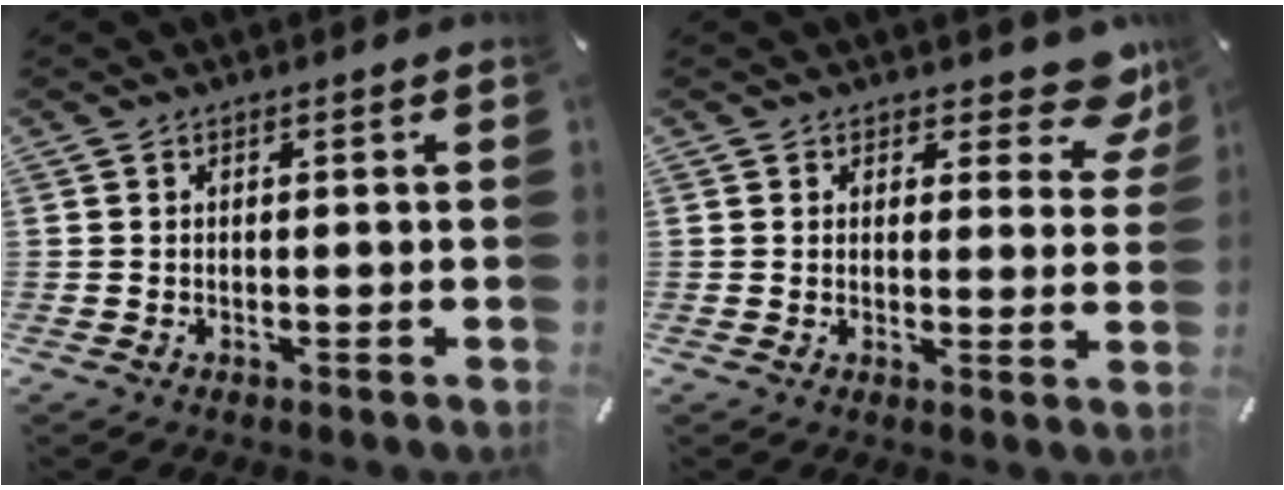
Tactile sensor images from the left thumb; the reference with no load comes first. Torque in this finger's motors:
{"motor_torque": [0.49, -0.32, 0.17, 0.12, -0.01]}